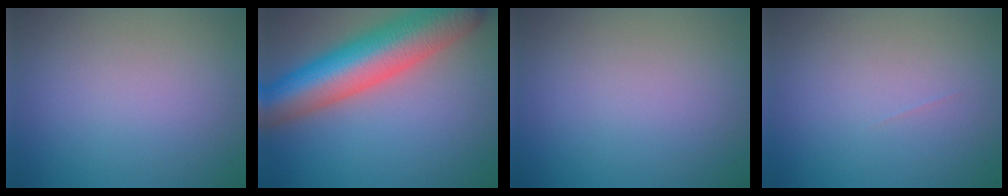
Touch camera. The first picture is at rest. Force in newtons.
{"total": 11.5, "press": 11.5, "slide": 0.4}
{"total": 0.0}
{"total": 0.0}